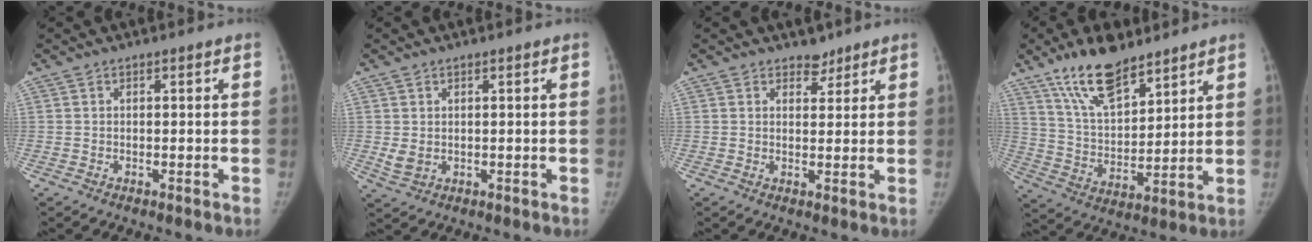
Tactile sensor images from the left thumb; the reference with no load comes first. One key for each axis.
{"total": 2.6, "fx": 0.4, "fy": 2.0, "fz": 1.6, "tx": -0.028, "ty": -0.010, "tz": 0.016}
{"total": 2.5, "fx": 2.0, "fy": 1.4, "fz": 0.3, "tx": 0.014, "ty": -0.014, "tz": 0.027}
{"total": 14.6, "fx": 10.4, "fy": 5.7, "fz": 8.4, "tx": -0.122, "ty": -0.056, "tz": 0.198}